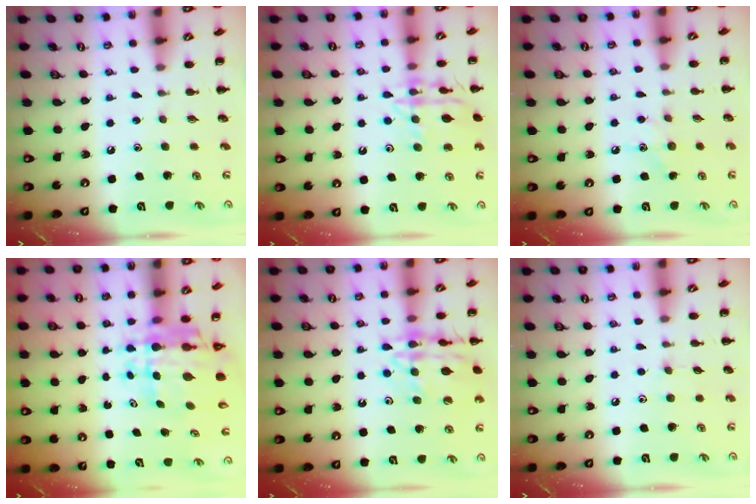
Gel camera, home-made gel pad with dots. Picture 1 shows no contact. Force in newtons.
{"total": 14.5, "press": 14.4, "slide": 0.8}
{"total": 5.0, "press": 4.8, "slide": 1.5}
{"total": 8.4, "press": 8.0, "slide": 2.7}
{"total": 15.7, "press": 15.6, "slide": 1.6}
{"total": 3.3, "press": 3.0, "slide": 1.4}